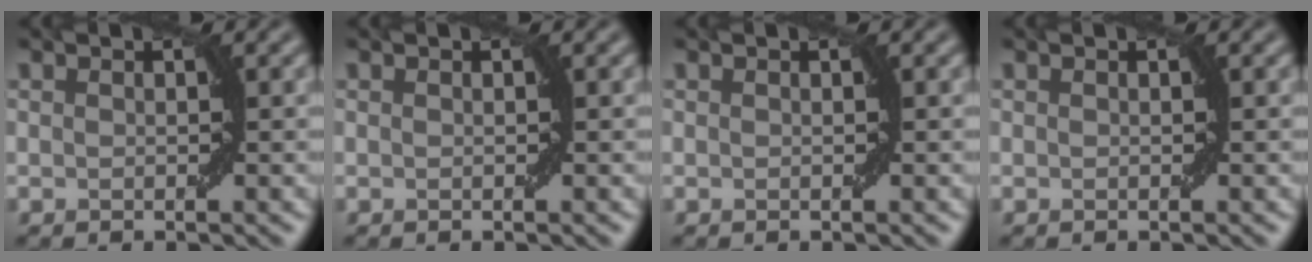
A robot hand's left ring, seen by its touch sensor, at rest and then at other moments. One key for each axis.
{"total": 0.0}
{"total": 0.0}
{"total": 0.0}